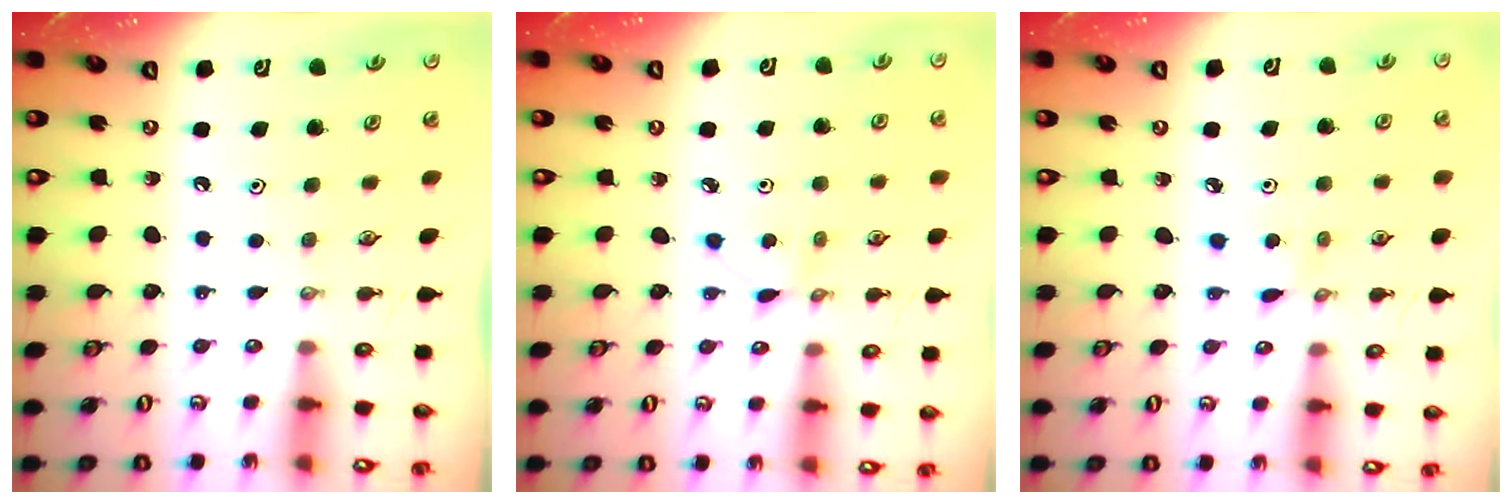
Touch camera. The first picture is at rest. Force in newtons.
{"total": 2.4, "press": 2.4, "slide": 0.3}
{"total": 2.2, "press": 2.2, "slide": 0.3}